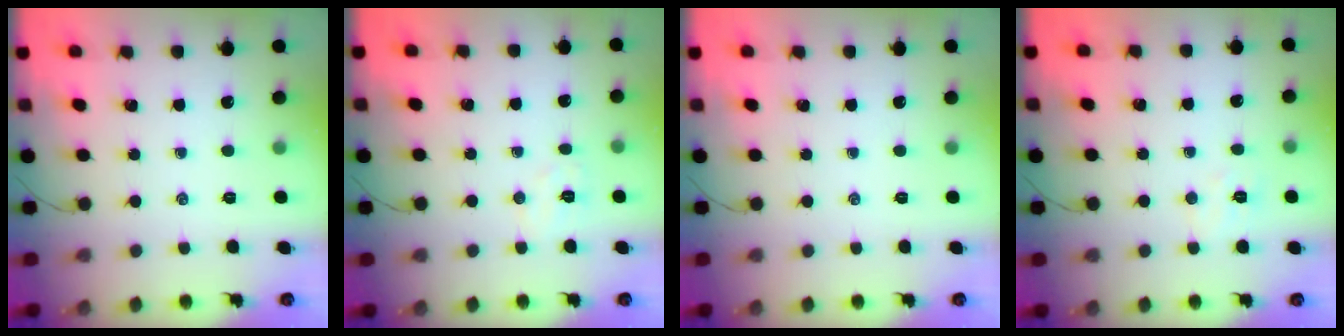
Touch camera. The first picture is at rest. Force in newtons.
{"total": 4.3, "press": 4.1, "slide": 1.0}
{"total": 0.0}
{"total": 4.6, "press": 4.5, "slide": 0.9}